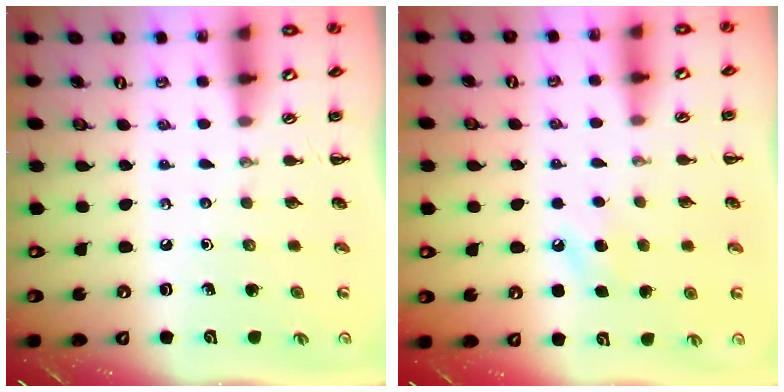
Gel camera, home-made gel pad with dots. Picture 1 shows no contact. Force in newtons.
{"total": 5.6, "press": 5.4, "slide": 1.5}